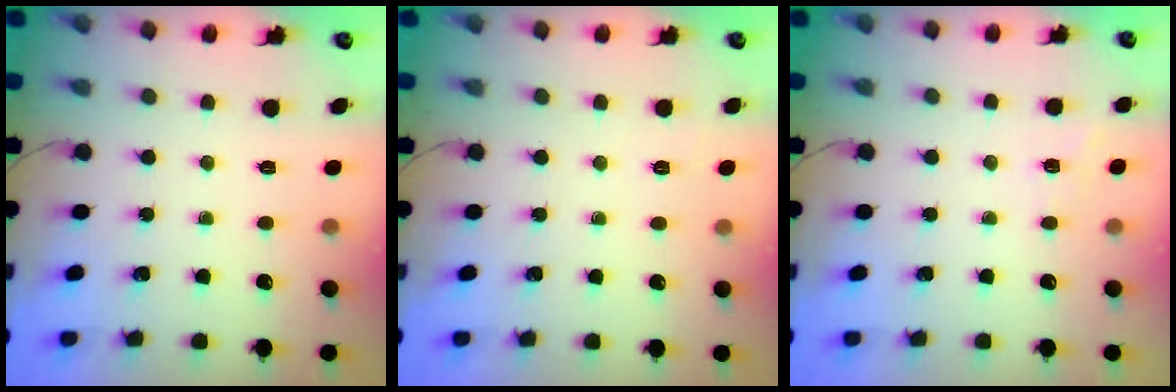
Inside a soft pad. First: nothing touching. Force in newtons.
{"total": 4.7, "press": 4.5, "slide": 1.2}
{"total": 2.8, "press": 2.4, "slide": 1.6}